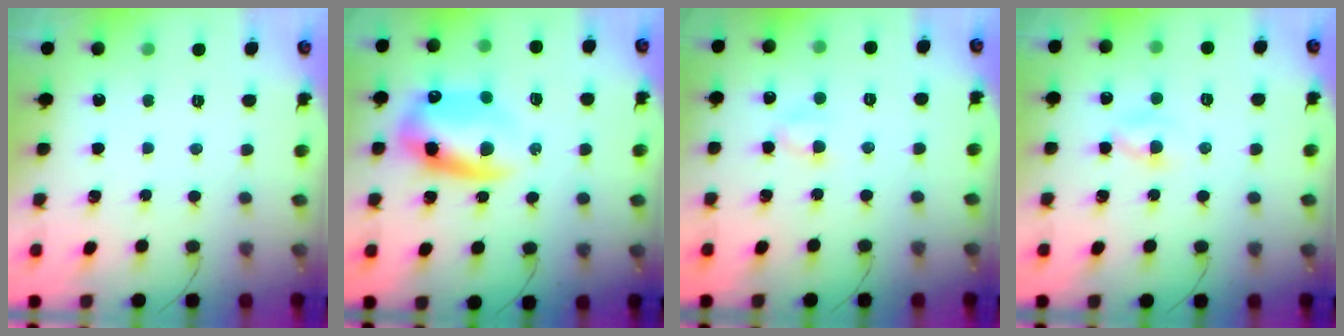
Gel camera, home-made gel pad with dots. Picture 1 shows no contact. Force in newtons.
{"total": 12.9, "press": 12.4, "slide": 3.5}
{"total": 3.6, "press": 3.5, "slide": 1.1}
{"total": 2.3, "press": 2.1, "slide": 1.0}